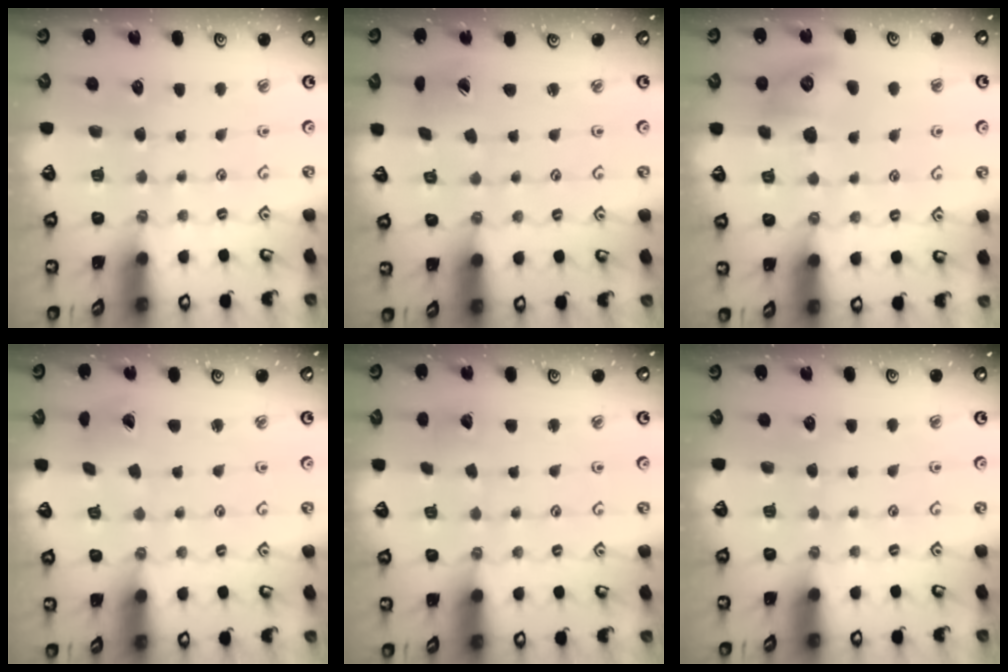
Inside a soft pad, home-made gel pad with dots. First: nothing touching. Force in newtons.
{"total": 2.2, "press": 2.2, "slide": 0.3}
{"total": 12.2, "press": 12.1, "slide": 0.9}
{"total": 1.2, "press": 1.2, "slide": 0.2}
{"total": 2.1, "press": 2.1, "slide": 0.2}
{"total": 0.0}